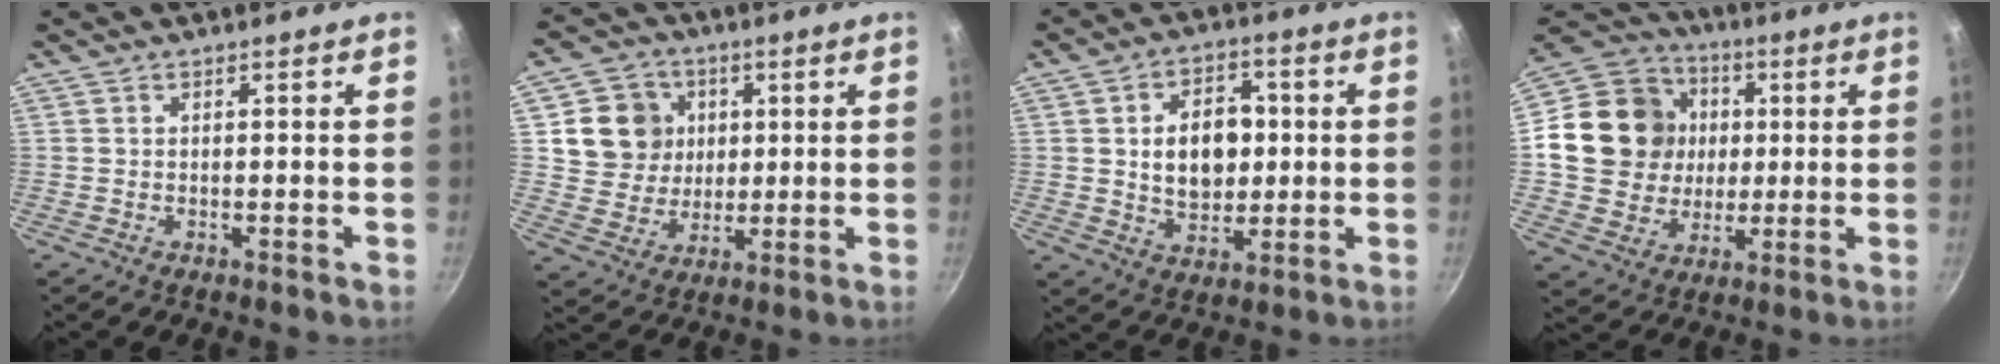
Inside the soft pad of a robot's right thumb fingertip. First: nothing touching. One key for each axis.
{"total": 10.9, "fx": 2.8, "fy": 9.9, "fz": 3.6, "tx": -0.031, "ty": -0.004, "tz": 0.050}
{"total": 11.9, "fx": 1.1, "fy": 8.5, "fz": 8.2, "tx": -0.089, "ty": 0.004, "tz": 0.020}
{"total": 19.1, "fx": 2.0, "fy": 16.9, "fz": 8.7, "tx": -0.143, "ty": 0.020, "tz": 0.034}